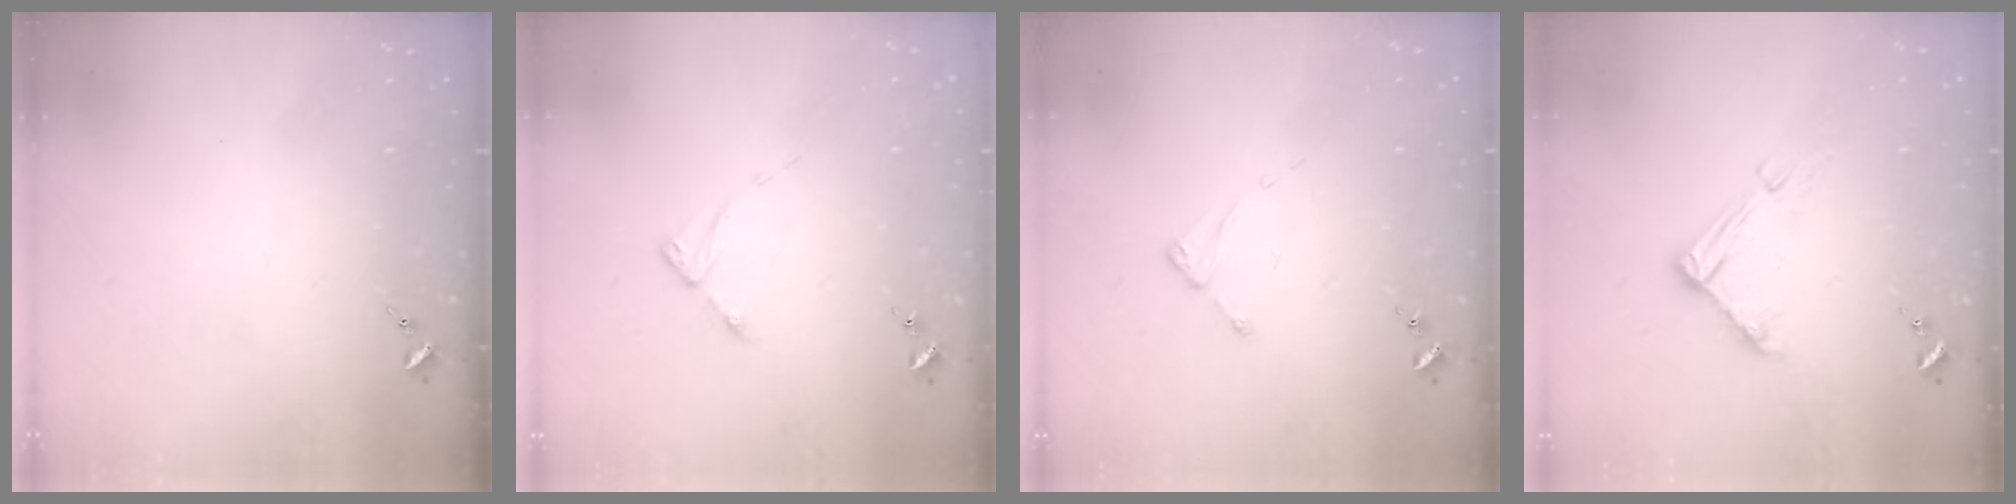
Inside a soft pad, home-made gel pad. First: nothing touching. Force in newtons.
{"total": 2.7, "press": 2.7, "slide": 0.4}
{"total": 2.4, "press": 2.4, "slide": 0.3}
{"total": 9.1, "press": 9.1, "slide": 0.8}